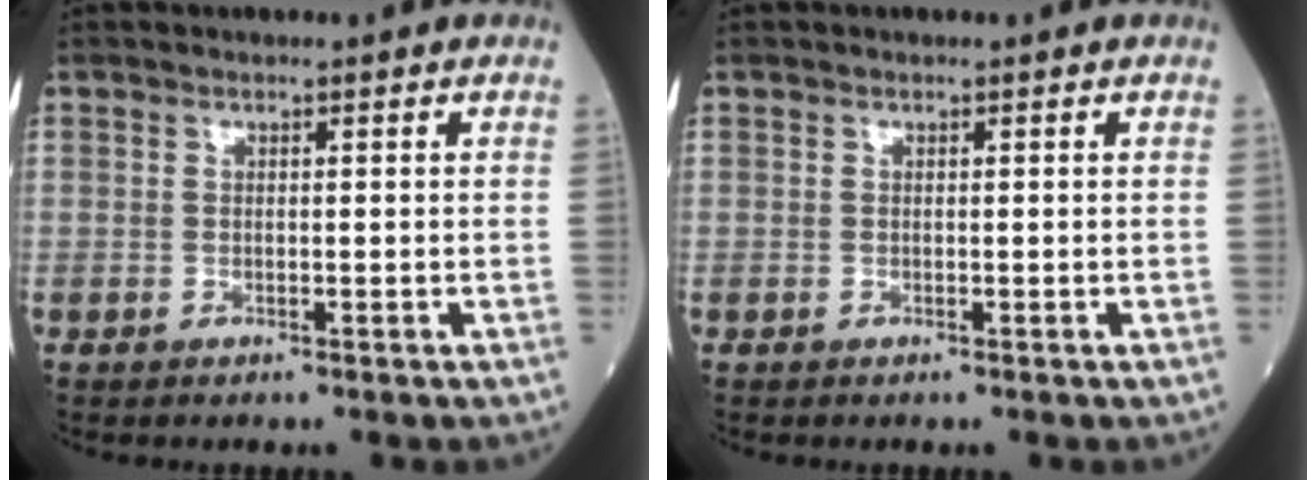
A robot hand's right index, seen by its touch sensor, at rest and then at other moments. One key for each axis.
{"total": 0.0}